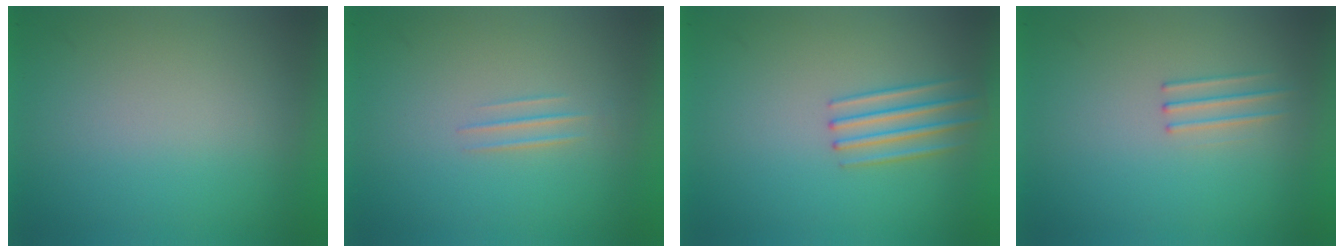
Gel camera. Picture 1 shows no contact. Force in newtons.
{"total": 1.0}
{"total": 2.1}
{"total": 1.2}